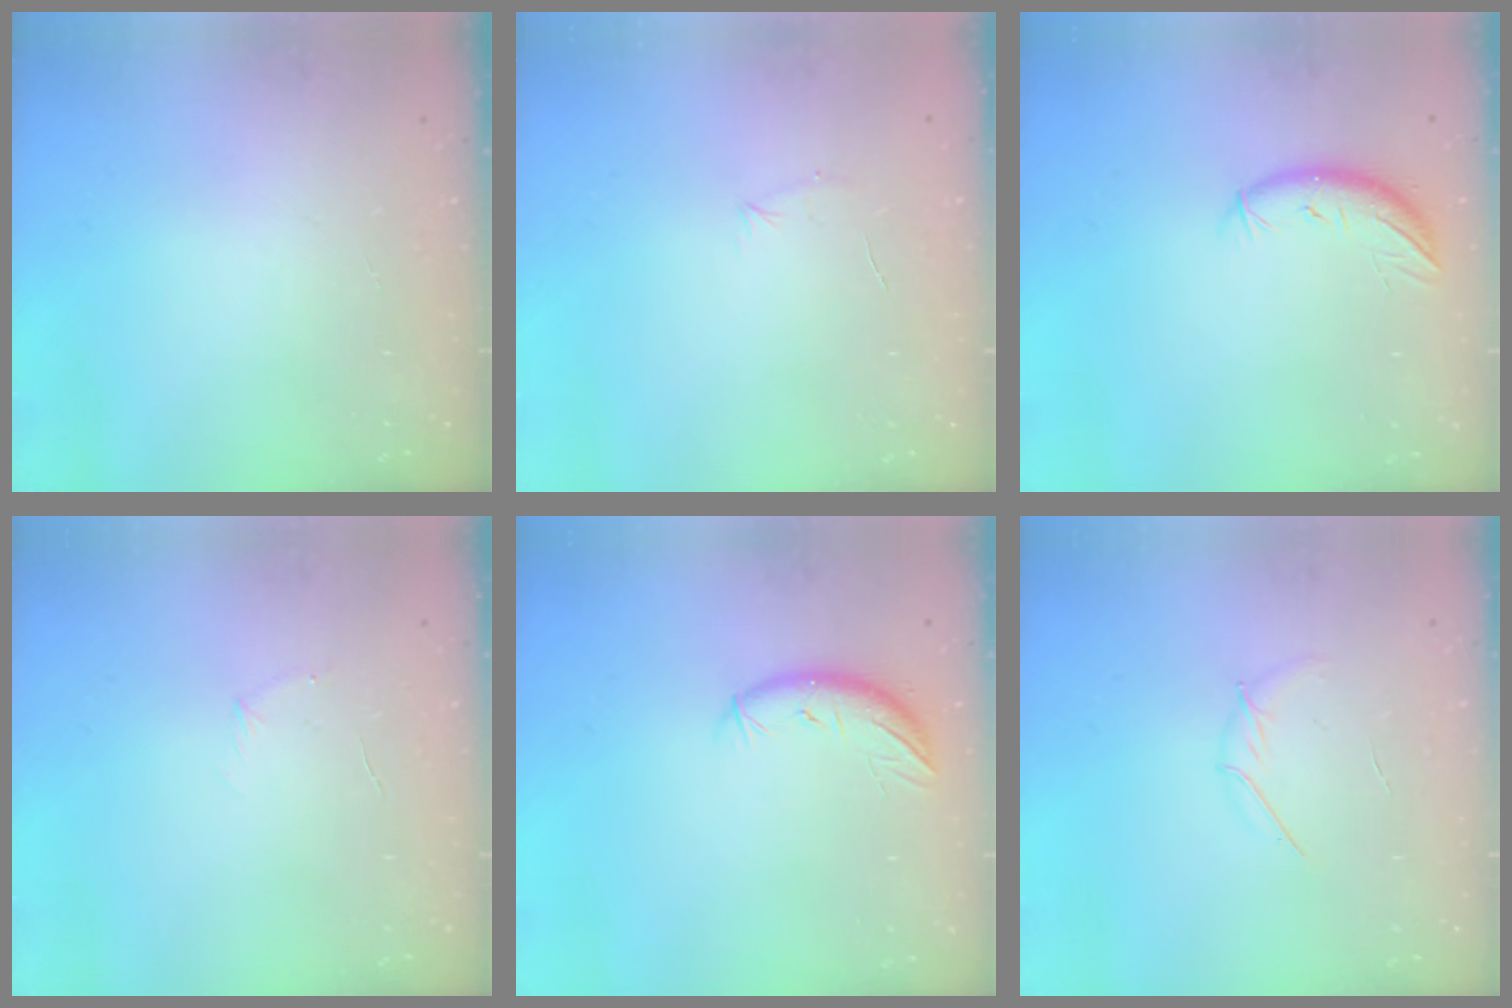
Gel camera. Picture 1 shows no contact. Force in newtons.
{"total": 4.1, "press": 3.9, "slide": 1.0}
{"total": 7.6, "press": 7.5, "slide": 1.3}
{"total": 3.6, "press": 3.4, "slide": 1.1}
{"total": 7.6, "press": 7.5, "slide": 1.3}
{"total": 5.0, "press": 4.9, "slide": 1.3}